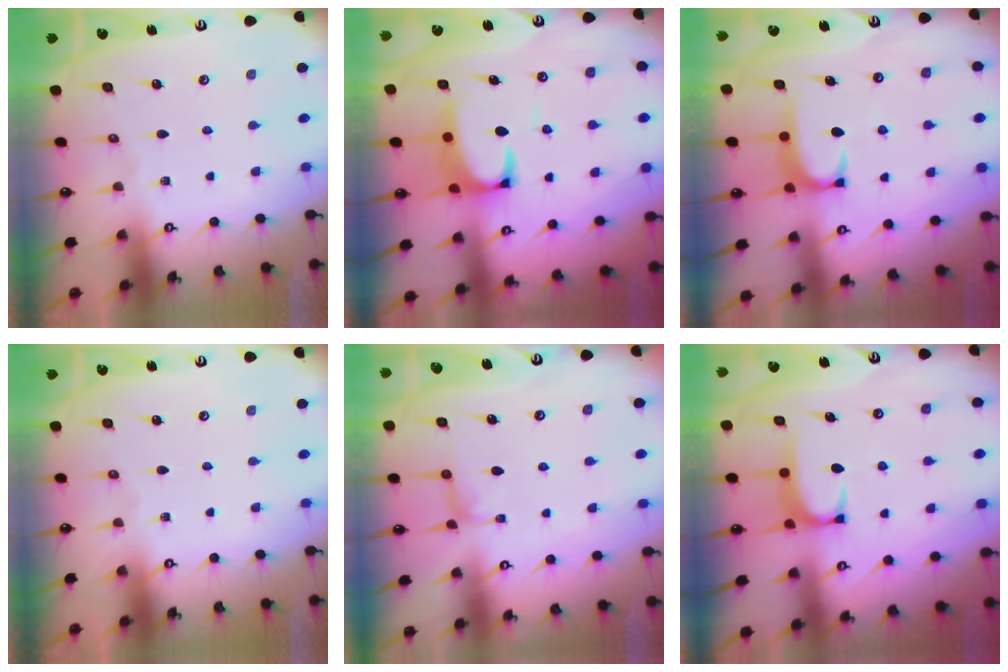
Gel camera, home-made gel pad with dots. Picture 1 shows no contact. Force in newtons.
{"total": 3.0, "press": 2.8, "slide": 1.1}
{"total": 1.9, "press": 1.8, "slide": 0.5}
{"total": 0.0}
{"total": 1.9, "press": 1.7, "slide": 0.8}
{"total": 1.8, "press": 1.7, "slide": 0.5}